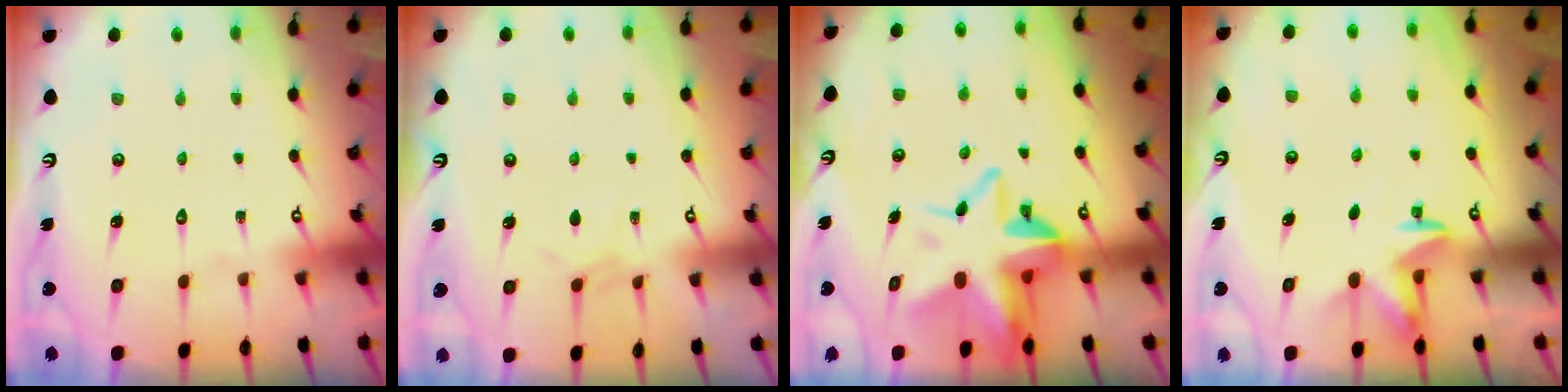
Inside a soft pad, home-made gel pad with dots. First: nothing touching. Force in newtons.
{"total": 3.3, "press": 3.2, "slide": 0.5}
{"total": 11.4, "press": 11.3, "slide": 1.6}
{"total": 4.1, "press": 4.0, "slide": 0.5}